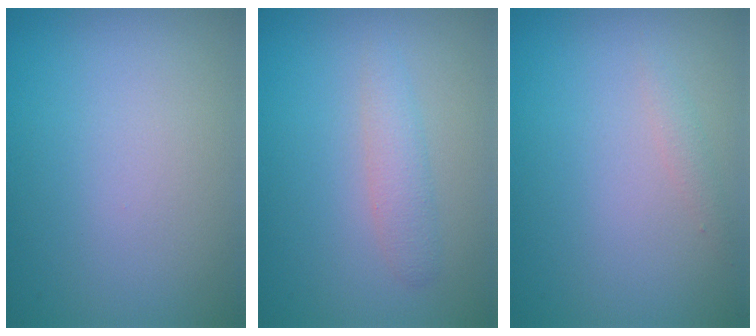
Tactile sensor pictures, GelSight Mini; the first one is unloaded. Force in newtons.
{"total": 1.8, "press": 1.8, "slide": 0.0}
{"total": 0.8, "press": 0.8, "slide": 0.0}